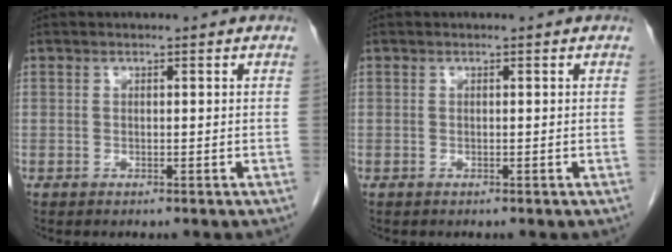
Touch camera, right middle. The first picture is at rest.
{"total": 0.0}